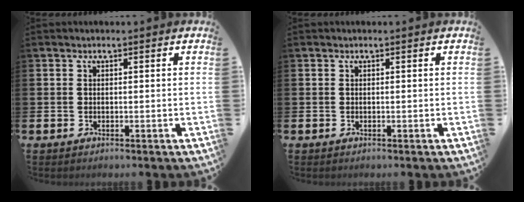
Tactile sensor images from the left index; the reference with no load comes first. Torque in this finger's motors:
{"motor_torque": [0.00, 0.00, 0.01, 0.01]}